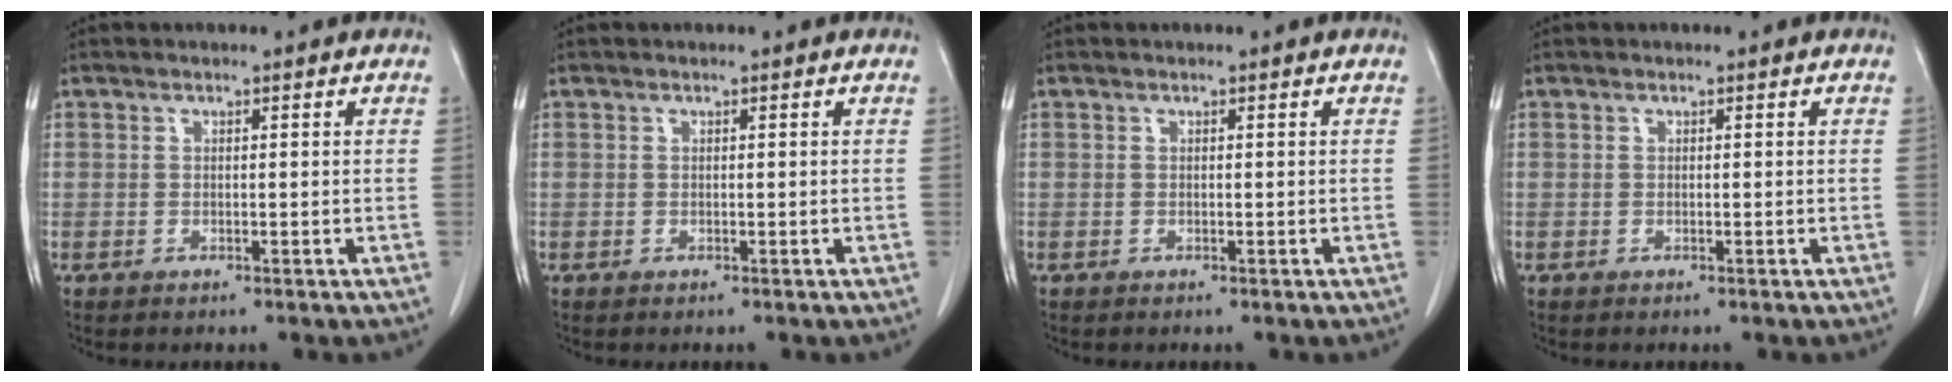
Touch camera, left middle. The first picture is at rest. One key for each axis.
{"total": 0.0}
{"total": 0.0}
{"total": 0.0}